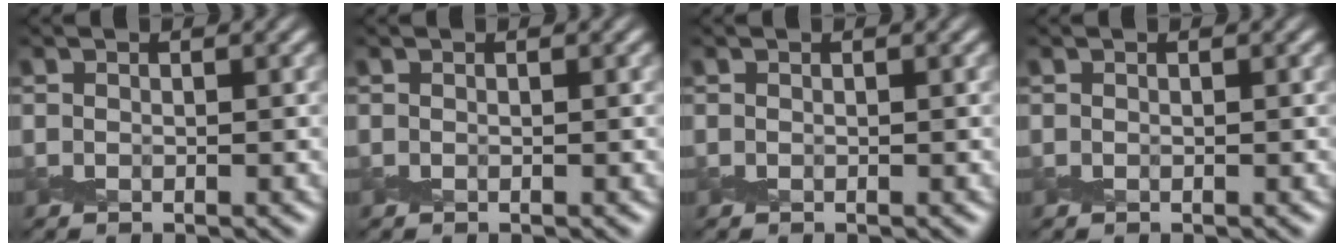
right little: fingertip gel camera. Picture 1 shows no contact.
{"total": 0.0}
{"total": 0.0}
{"total": 0.0}